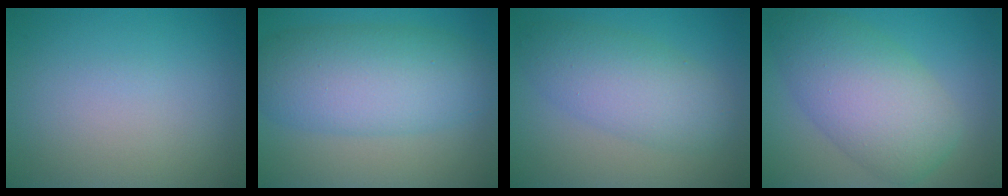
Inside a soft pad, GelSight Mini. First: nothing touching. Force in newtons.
{"total": 8.1, "press": 8.1, "slide": 0.3}
{"total": 5.3, "press": 5.3, "slide": 0.0}
{"total": 7.8, "press": 7.7, "slide": 0.3}